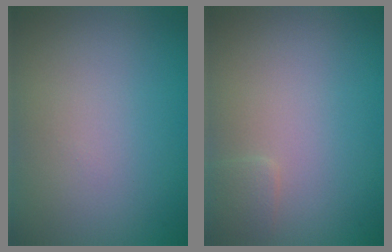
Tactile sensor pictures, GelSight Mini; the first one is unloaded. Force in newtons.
{"total": 0.9, "press": 0.9, "slide": 0.1}